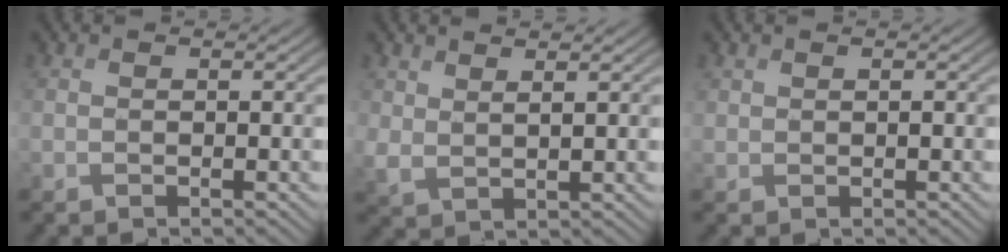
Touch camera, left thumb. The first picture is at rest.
{"total": 2.9, "force": [1.9, 1.4, 1.6], "torque": [-0.048, -0.003, 0.041]}
{"total": 0.9, "force": [0.5, 0.6, 0.3], "torque": [-0.010, -0.002, 0.015]}